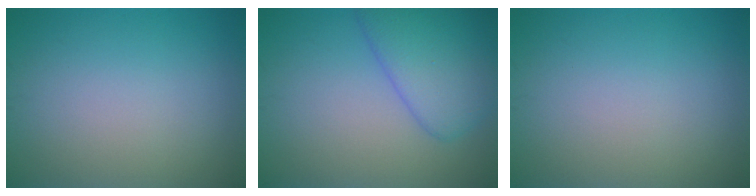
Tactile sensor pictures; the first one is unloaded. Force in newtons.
{"total": 5.3, "press": 5.3, "slide": 0.1}
{"total": 0.0}